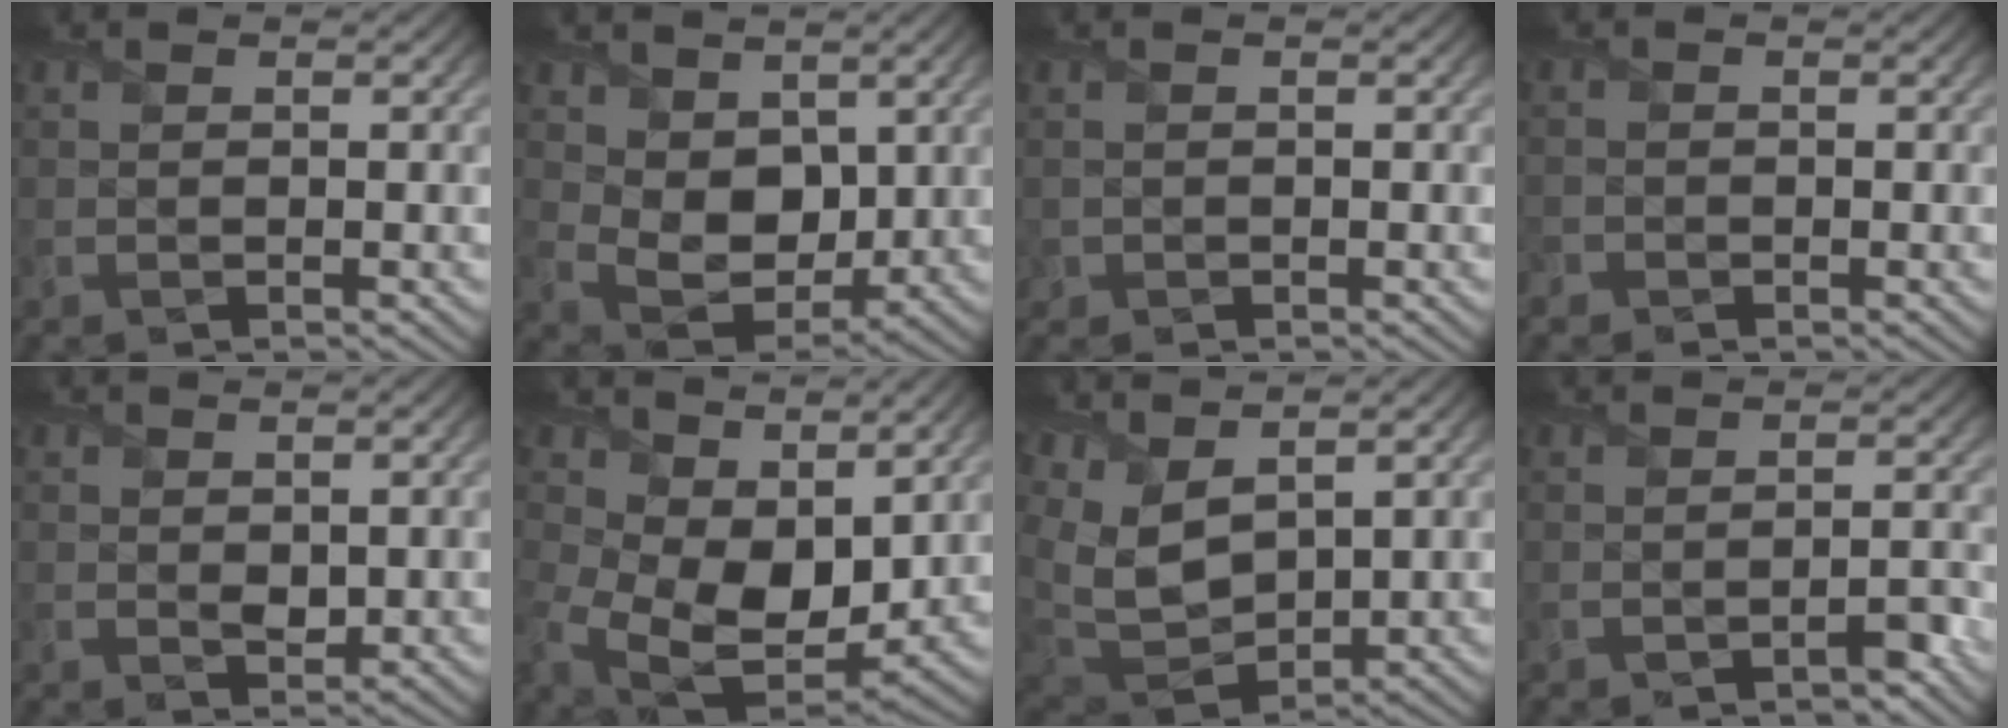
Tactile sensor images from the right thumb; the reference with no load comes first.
{"total": 7.3, "force": [2.3, 5.3, 4.5], "torque": [-0.117, -0.024, 0.043]}
{"total": 1.0, "force": [-0.3, 1.0, 0.1], "torque": [0.000, -0.007, -0.009]}
{"total": 1.0, "force": [-0.8, 0.6, 0.0], "torque": [-0.002, -0.002, -0.019]}
{"total": 1.6, "force": [0.4, 1.2, 1.1], "torque": [-0.024, -0.006, 0.010]}
{"total": 11.8, "force": [2.7, 8.1, 8.2], "torque": [-0.192, -0.032, 0.058]}
{"total": 9.6, "force": [5.3, 4.7, 6.5], "torque": [-0.193, 0.003, 0.114]}
{"total": 1.8, "force": [-1.1, 0.4, 1.3], "torque": [-0.018, 0.002, -0.016]}